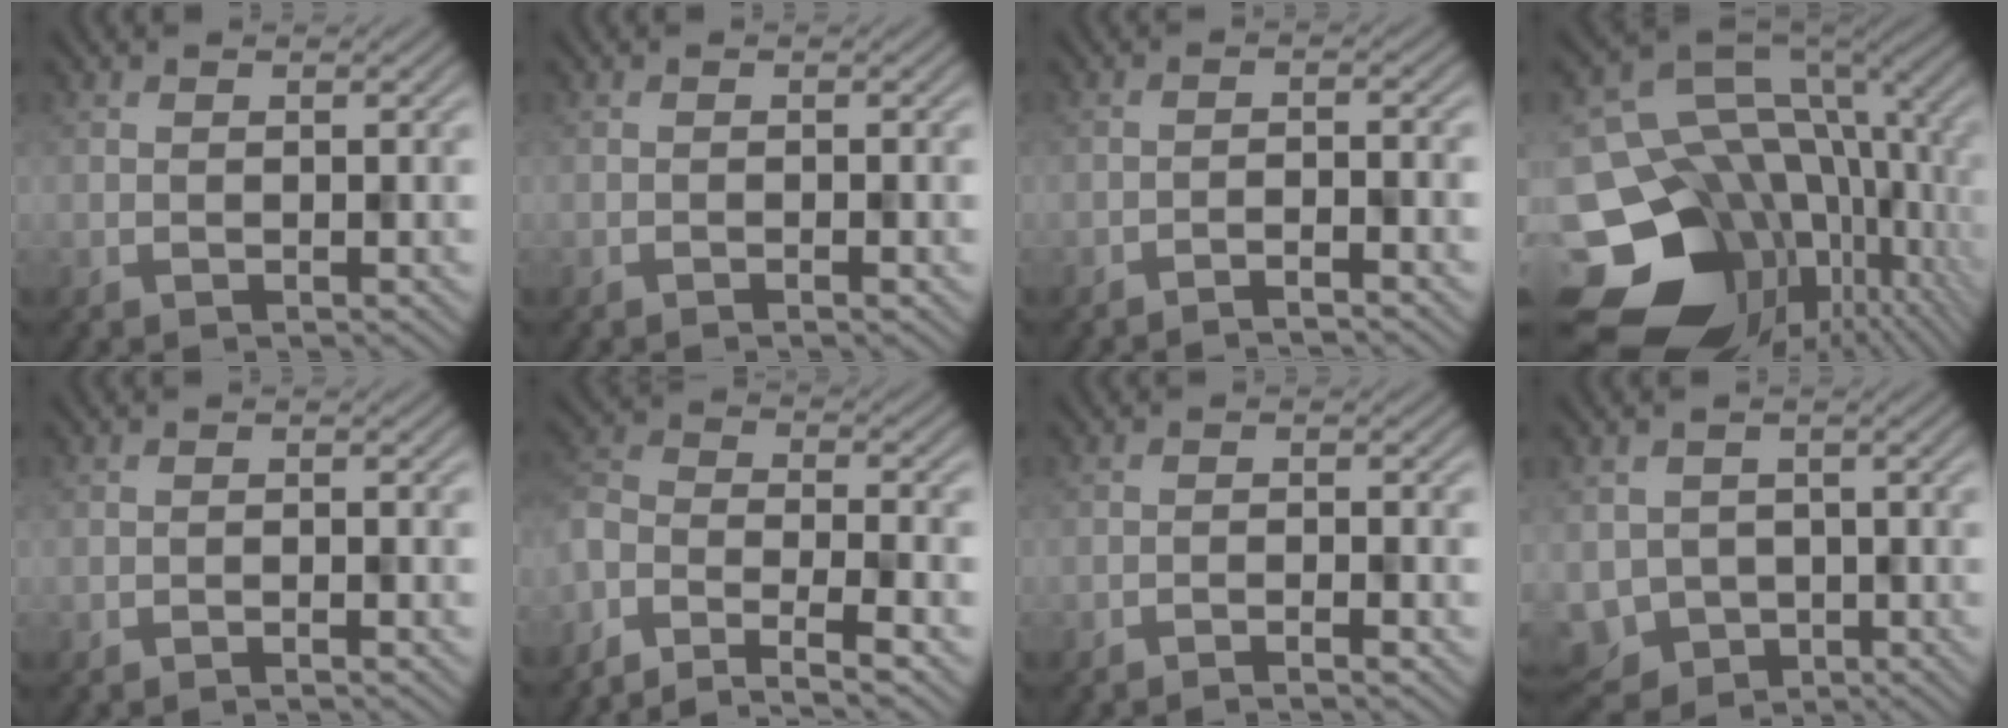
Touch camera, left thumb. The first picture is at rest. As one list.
[{"total": 1.0, "force": [-0.8, 0.0, 0.5], "torque": [-0.007, 0.004, -0.014]}, {"total": 3.4, "force": [-3.0, -0.1, 1.7], "torque": [-0.026, 0.018, -0.055]}, {"total": 19.0, "force": [-6.9, 14.9, 9.5], "torque": [-0.220, -0.027, -0.059]}, {"total": 1.3, "force": [-1.2, -0.1, 0.6], "torque": [-0.009, 0.007, -0.021]}, {"total": 8.7, "force": [-7.0, 3.1, 4.0], "torque": [-0.104, -0.014, -0.126]}, {"total": 2.6, "force": [-2.2, 0.0, 1.3], "torque": [-0.022, 0.013, -0.039]}, {"total": 3.9, "force": [-1.1, 3.7, -0.1], "torque": [-0.026, -0.023, -0.015]}]